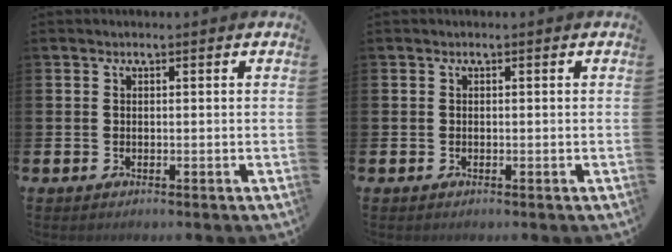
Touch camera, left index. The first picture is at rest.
{"total": 0.0}